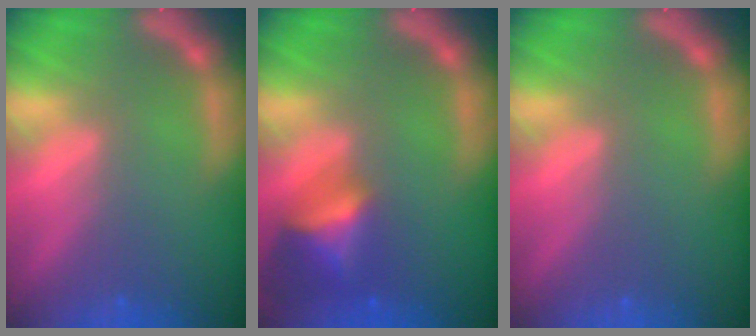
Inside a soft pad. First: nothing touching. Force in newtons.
{"total": 4.9}
{"total": 0.0}